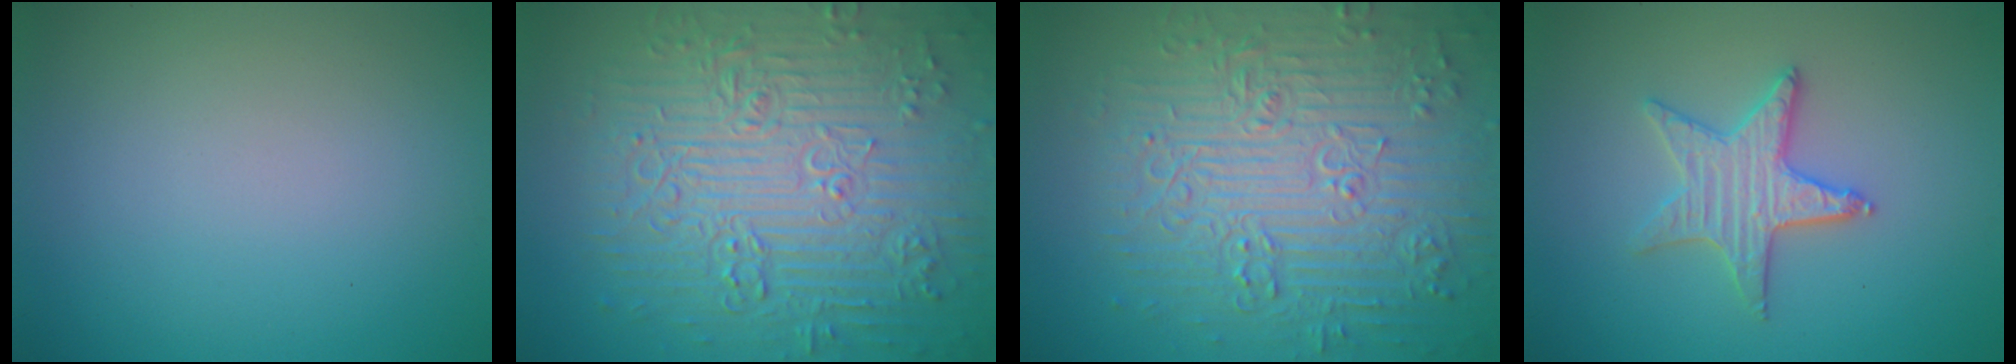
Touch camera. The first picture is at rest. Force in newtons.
{"total": 11.0, "press": 7.5, "slide": 8.0}
{"total": 9.3, "press": 6.9, "slide": 6.2}
{"total": 3.1, "press": 3.0, "slide": 0.6}